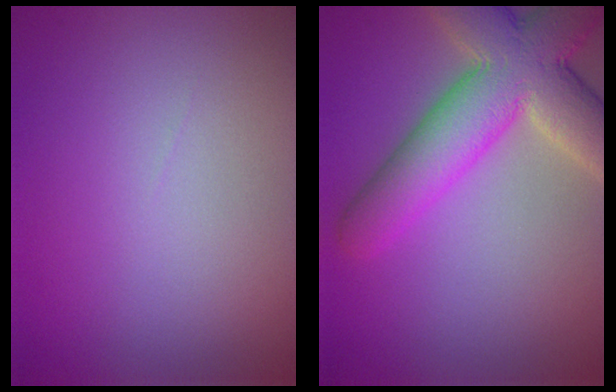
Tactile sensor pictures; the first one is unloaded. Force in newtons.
{"total": 9.0, "press": 9.0, "slide": 0.4}